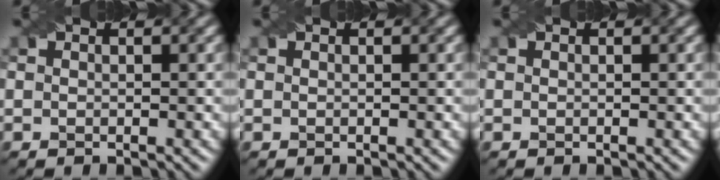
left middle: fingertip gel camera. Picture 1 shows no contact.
{"total": 0.0}
{"total": 0.0}